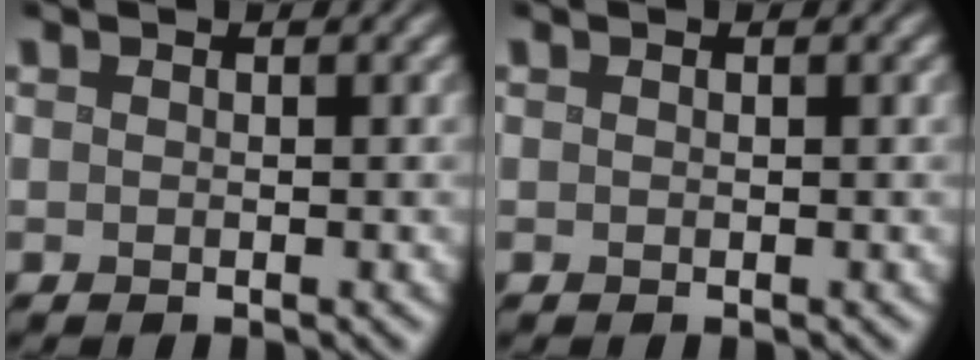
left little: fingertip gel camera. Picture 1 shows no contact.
{"total": 0.0}